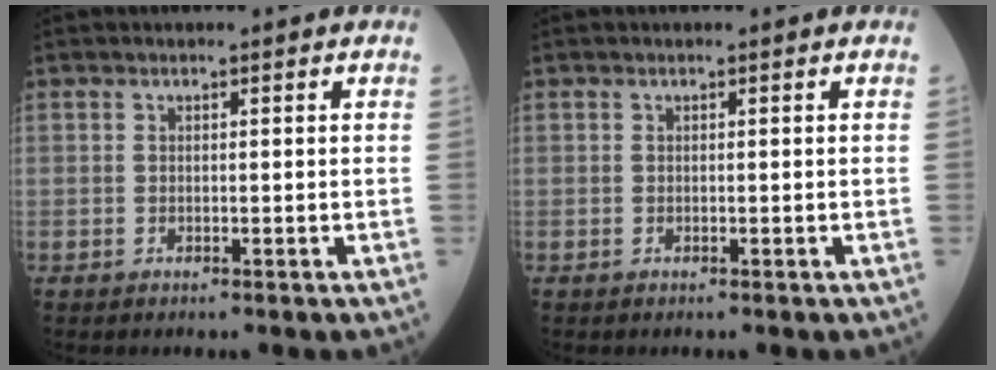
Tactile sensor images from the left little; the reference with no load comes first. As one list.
[{"total": 0.0}]